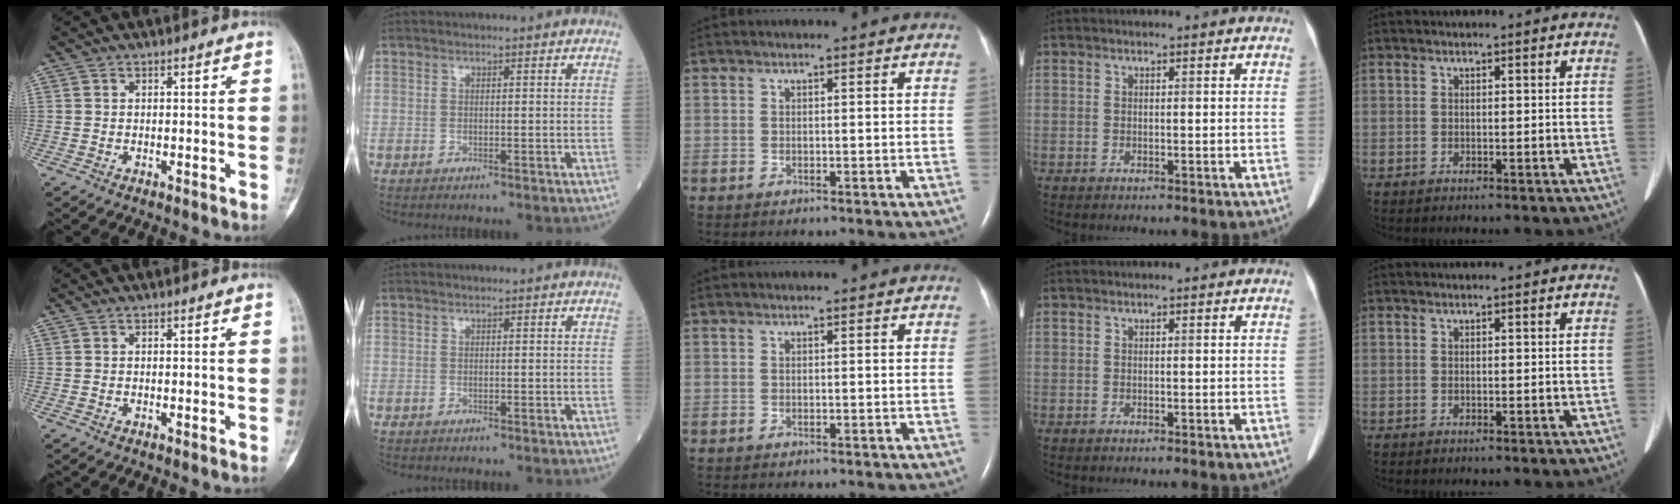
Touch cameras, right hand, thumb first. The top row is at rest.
{}